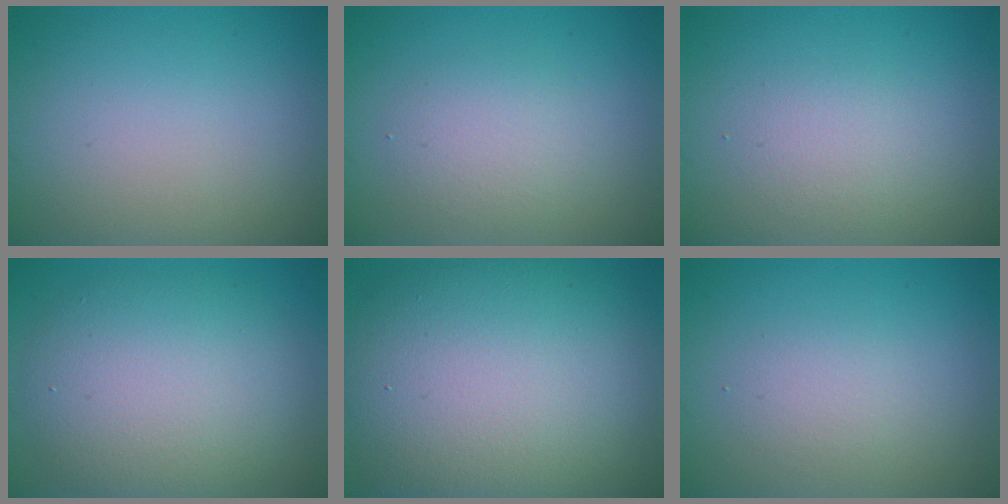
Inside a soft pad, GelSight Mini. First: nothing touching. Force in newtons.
{"total": 2.4, "press": 2.4, "slide": 0.3}
{"total": 1.9, "press": 1.9, "slide": 0.0}
{"total": 7.2, "press": 7.2, "slide": 0.1}
{"total": 14.1, "press": 14.1, "slide": 0.9}
{"total": 1.7, "press": 1.7, "slide": 0.1}